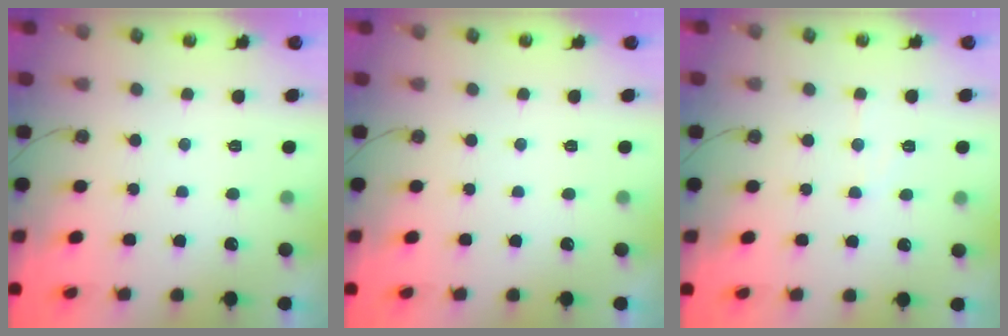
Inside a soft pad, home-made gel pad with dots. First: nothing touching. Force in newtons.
{"total": 0.0}
{"total": 5.5, "press": 5.5, "slide": 0.2}